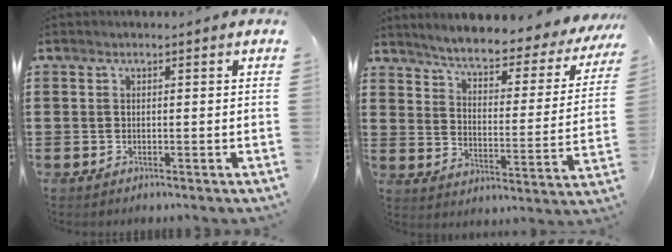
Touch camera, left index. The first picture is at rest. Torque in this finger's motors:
{"motor_torque": [0.70, 0.68, 0.90, 0.16]}